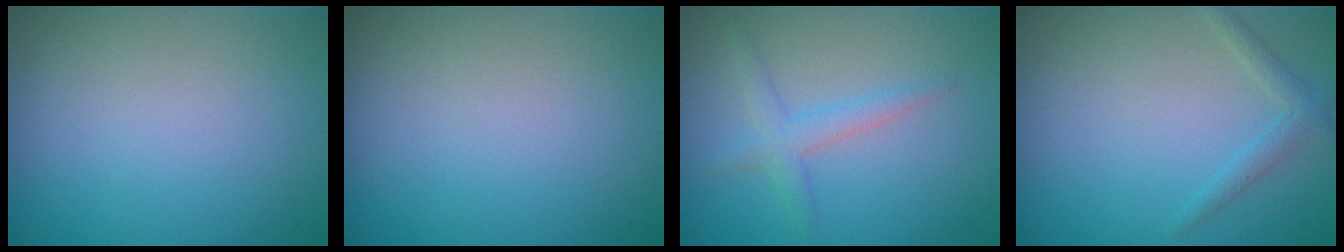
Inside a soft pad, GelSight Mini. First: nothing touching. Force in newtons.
{"total": 0.0}
{"total": 2.0, "press": 1.9, "slide": 0.2}
{"total": 1.4, "press": 1.4, "slide": 0.1}